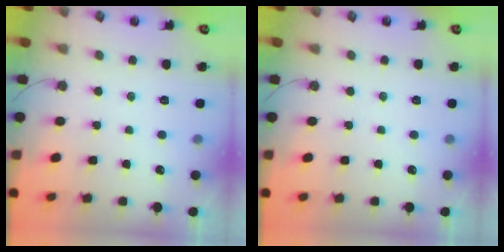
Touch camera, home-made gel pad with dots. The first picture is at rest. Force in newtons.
{"total": 0.0}